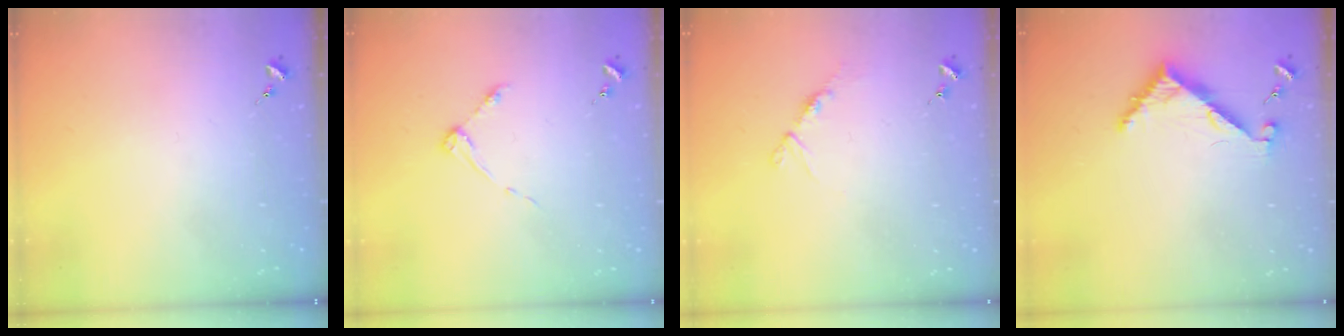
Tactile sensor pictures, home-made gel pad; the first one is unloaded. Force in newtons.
{"total": 3.7, "press": 3.7, "slide": 0.4}
{"total": 5.5, "press": 5.4, "slide": 0.6}
{"total": 6.3, "press": 6.3, "slide": 0.5}